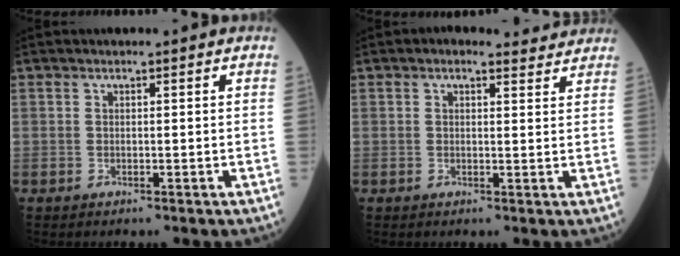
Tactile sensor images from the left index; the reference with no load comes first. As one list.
[{"total": 3.5, "force": [3.0, 1.5, 1.0], "torque": [-0.013, 0.013, 0.028]}]